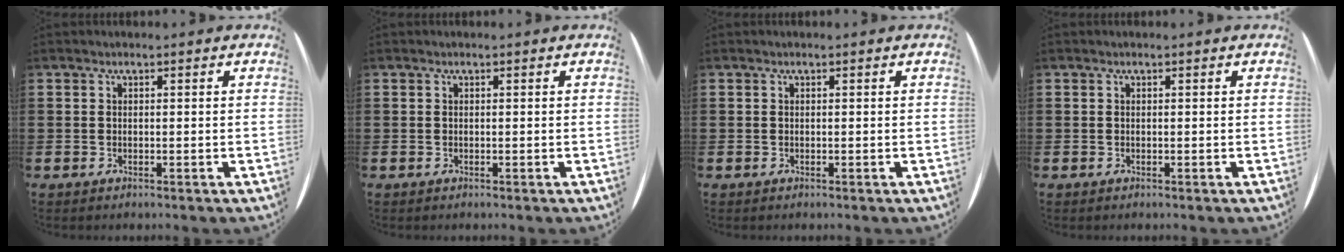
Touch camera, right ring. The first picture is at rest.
{"total": 0.0}
{"total": 0.0}
{"total": 0.0}